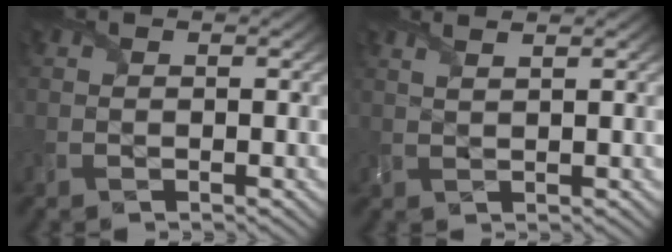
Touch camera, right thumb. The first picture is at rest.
{"total": 2.3, "force": [1.6, 0.7, 1.6], "torque": [-0.022, 0.006, 0.016]}